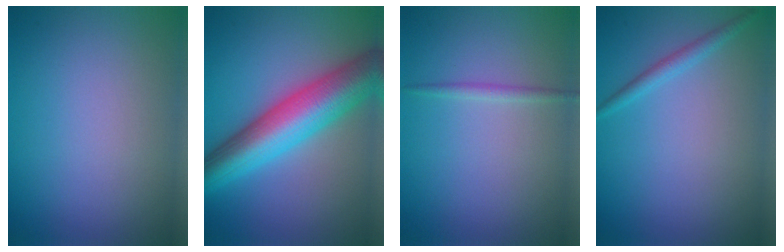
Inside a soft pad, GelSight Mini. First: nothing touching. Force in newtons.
{"total": 10.1, "press": 10.1, "slide": 0.3}
{"total": 0.9, "press": 0.9, "slide": 0.1}
{"total": 1.4, "press": 1.4, "slide": 0.1}